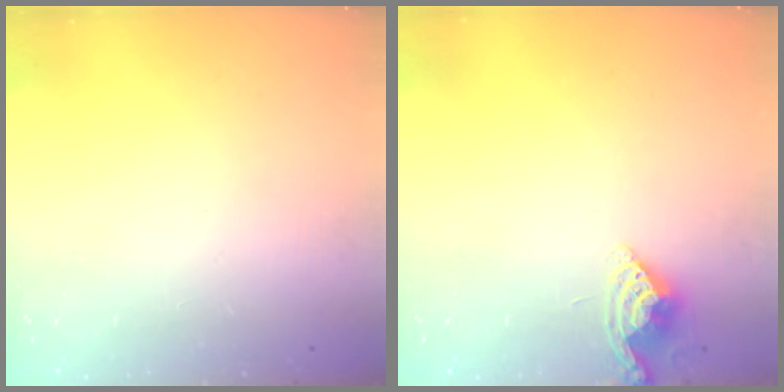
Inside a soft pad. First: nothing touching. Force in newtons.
{"total": 6.4, "press": 6.4, "slide": 0.6}